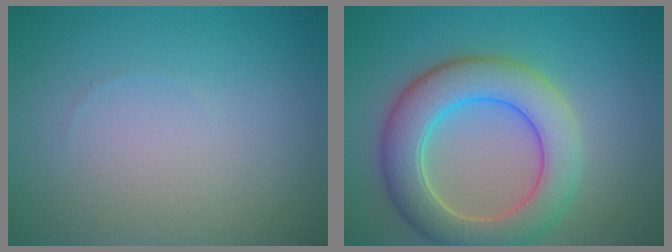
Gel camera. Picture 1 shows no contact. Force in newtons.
{"total": 7.2, "press": 7.1, "slide": 0.6}